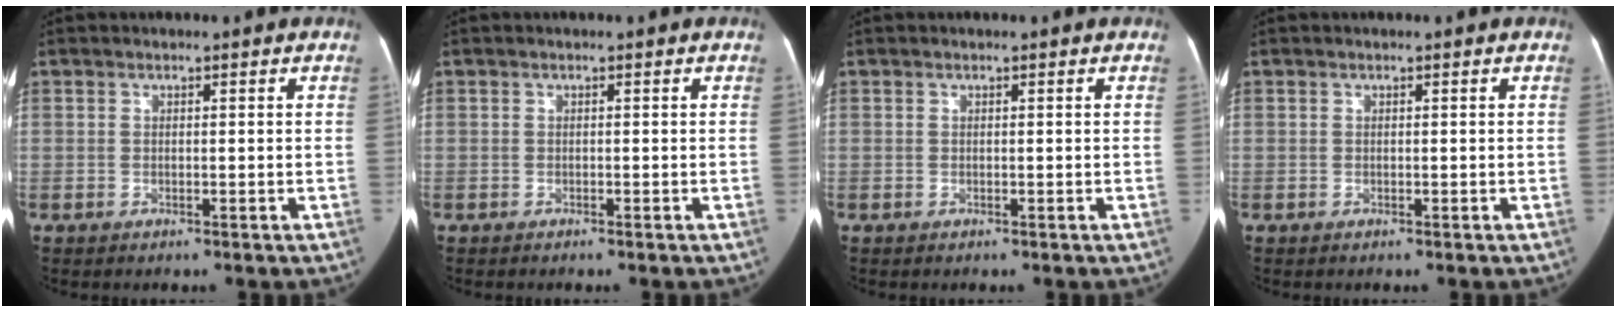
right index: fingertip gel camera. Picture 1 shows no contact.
{"total": 0.0}
{"total": 0.0}
{"total": 0.0}